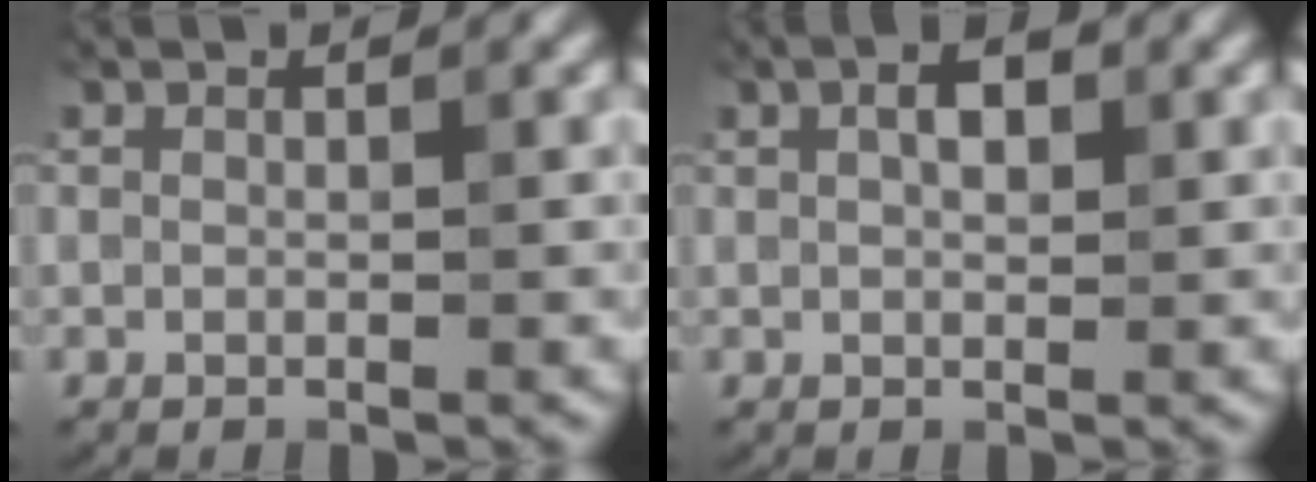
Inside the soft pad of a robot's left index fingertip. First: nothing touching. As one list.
[{"total": 1.6, "force": [0.3, 0.9, 1.3], "torque": [-0.025, 0.006, 0.010]}]